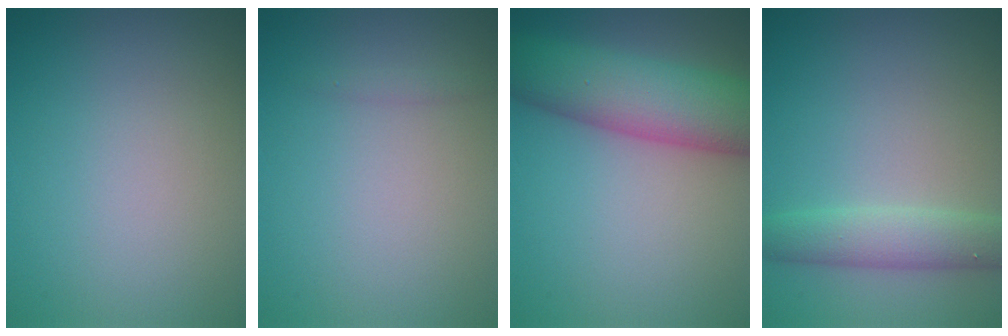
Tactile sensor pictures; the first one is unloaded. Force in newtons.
{"total": 0.5, "press": 0.5, "slide": 0.0}
{"total": 8.9, "press": 8.9, "slide": 0.3}
{"total": 3.5, "press": 3.5, "slide": 0.2}